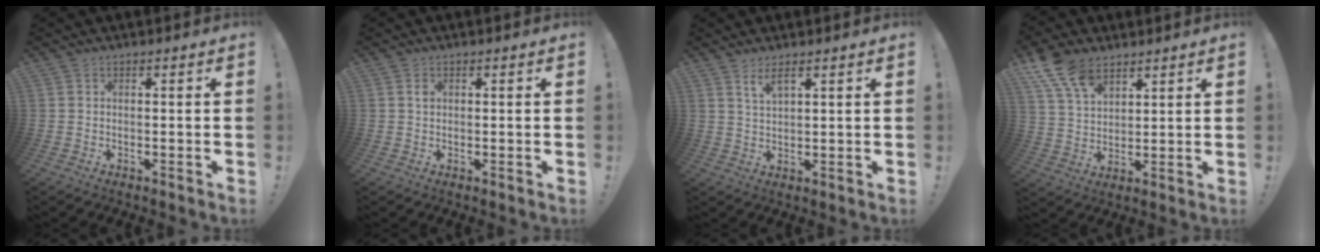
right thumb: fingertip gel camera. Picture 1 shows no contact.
{"total": 1.0, "force": [0.3, 0.8, 0.5], "torque": [-0.011, 0.002, 0.007]}
{"total": 3.7, "force": [2.3, 1.0, 2.7], "torque": [-0.041, -0.012, 0.038]}
{"total": 11.2, "force": [7.2, 6.4, 5.9], "torque": [-0.116, -0.027, 0.142]}